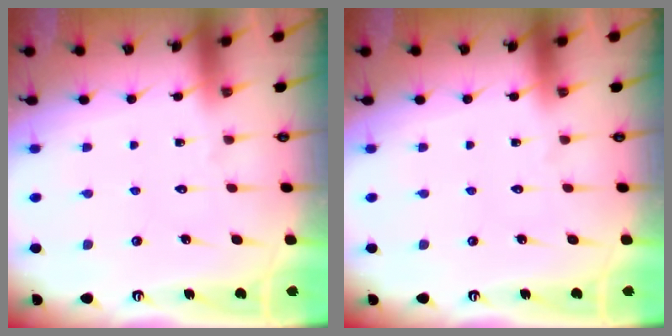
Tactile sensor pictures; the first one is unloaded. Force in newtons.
{"total": 0.0}